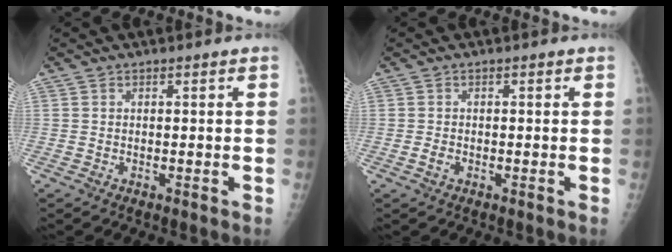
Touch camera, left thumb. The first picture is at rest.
{"total": 1.3, "force": [-0.5, 0.9, 0.8], "torque": [-0.013, 0.000, -0.009]}